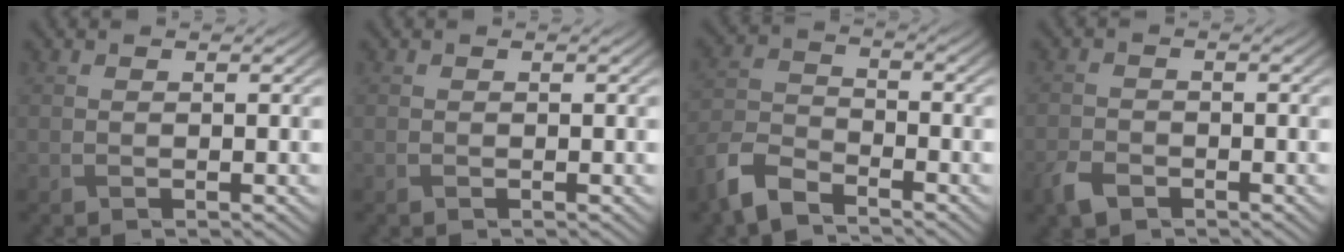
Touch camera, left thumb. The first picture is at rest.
{"total": 0.0}
{"total": 6.8, "force": [-5.3, 2.6, 3.4], "torque": [-0.080, -0.008, -0.124]}
{"total": 2.8, "force": [-1.9, 1.5, 1.4], "torque": [-0.034, -0.004, -0.047]}